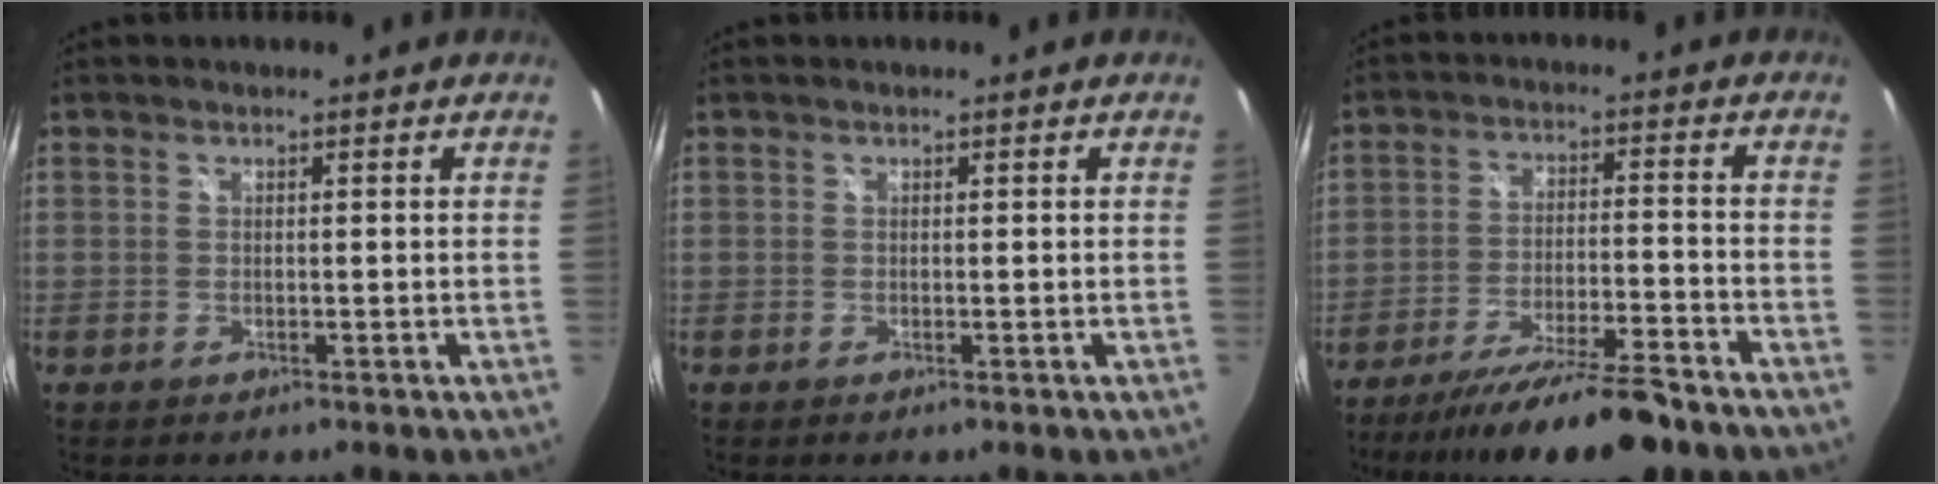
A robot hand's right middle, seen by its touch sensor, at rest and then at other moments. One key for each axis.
{"total": 0.0}
{"total": 14.9, "fx": -12.5, "fy": 1.7, "fz": 7.9, "tx": -0.157, "ty": -0.023, "tz": -0.199}